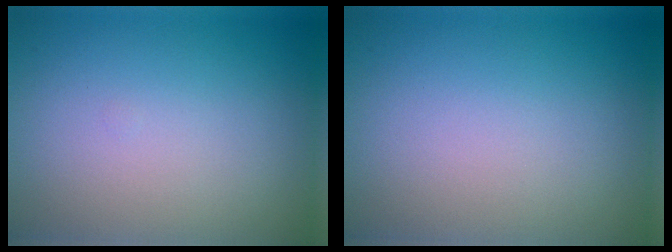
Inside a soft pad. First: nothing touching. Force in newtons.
{"total": 0.0}